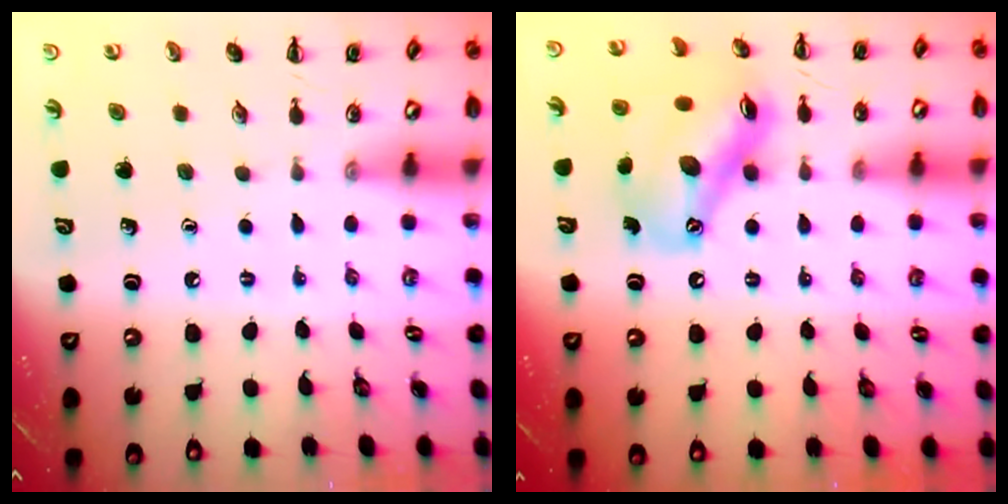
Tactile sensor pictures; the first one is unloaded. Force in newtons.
{"total": 15.3, "press": 14.9, "slide": 3.4}